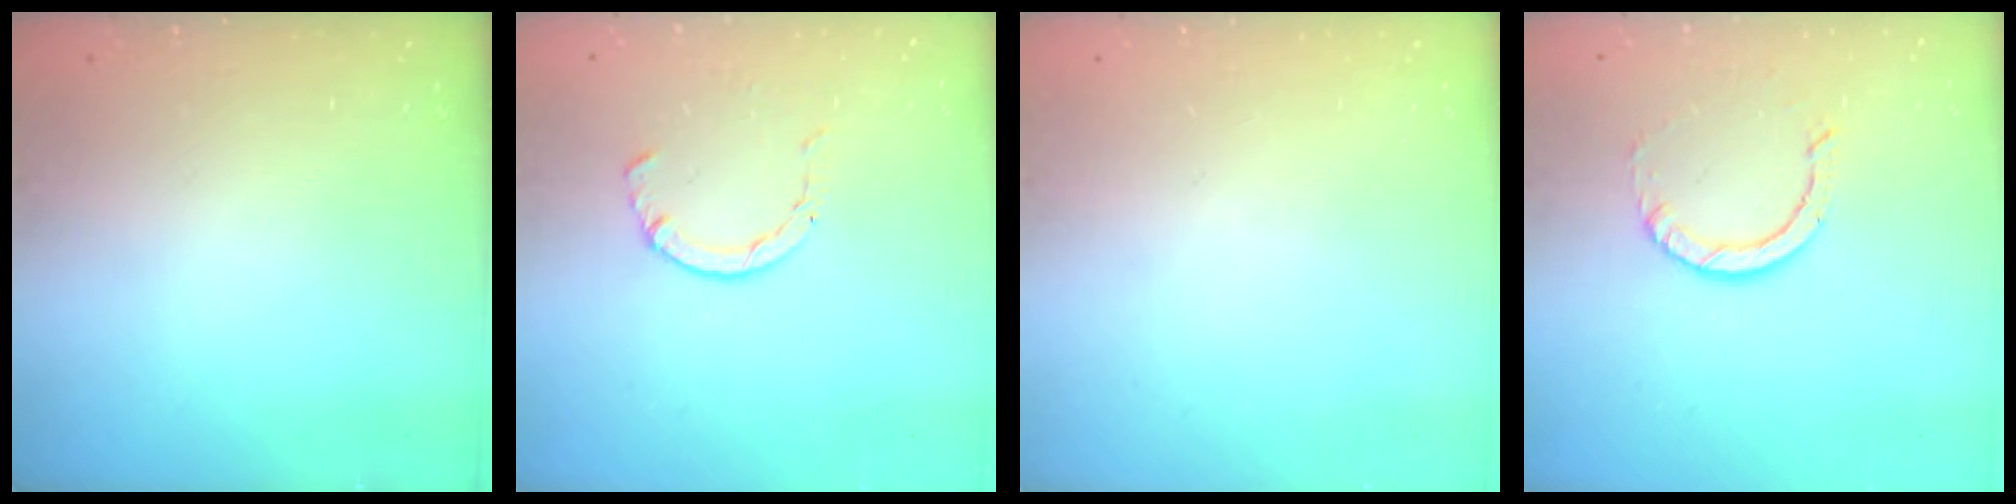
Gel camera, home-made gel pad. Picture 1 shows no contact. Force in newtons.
{"total": 2.1, "press": 2.1, "slide": 0.5}
{"total": 0.0}
{"total": 2.9, "press": 2.9, "slide": 0.2}